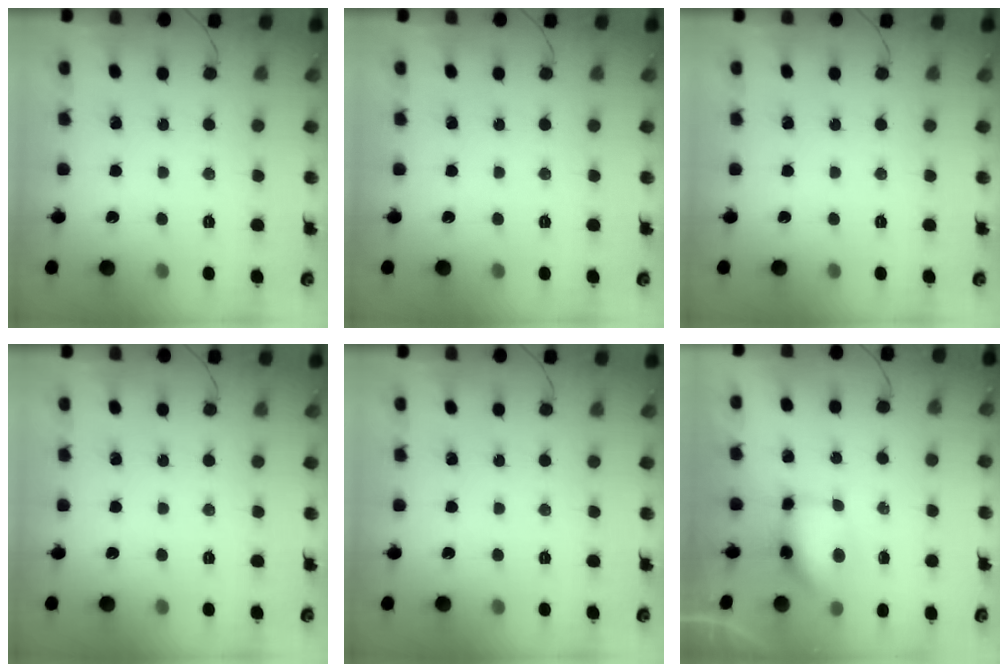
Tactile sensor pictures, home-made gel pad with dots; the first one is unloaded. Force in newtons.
{"total": 0.0}
{"total": 0.0}
{"total": 0.0}
{"total": 0.0}
{"total": 6.7, "press": 6.6, "slide": 0.5}